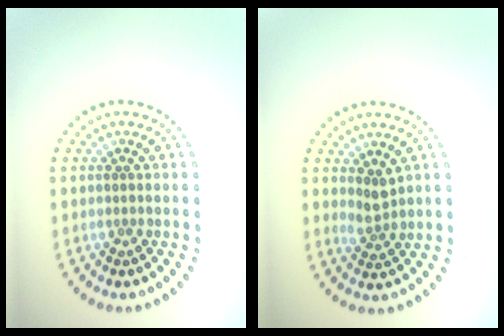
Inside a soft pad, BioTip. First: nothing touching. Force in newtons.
{"total": 1.8, "press": 1.4, "slide": 1.2}